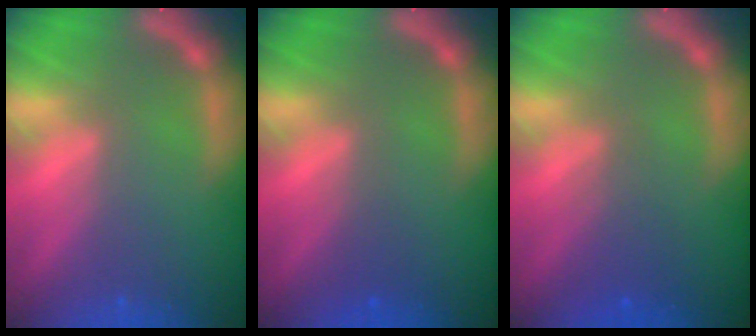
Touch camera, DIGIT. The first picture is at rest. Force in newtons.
{"total": 1.0}
{"total": 2.5}